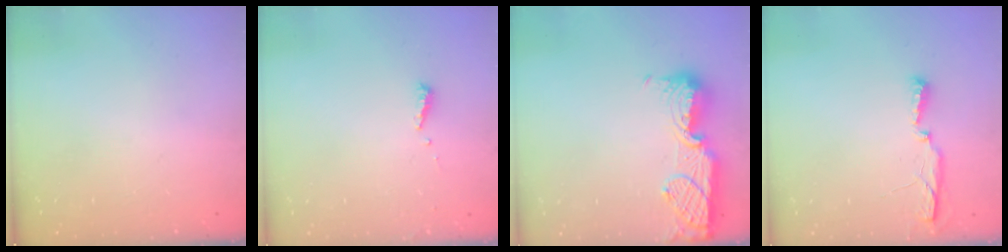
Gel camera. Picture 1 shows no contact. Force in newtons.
{"total": 5.3, "press": 5.3, "slide": 0.5}
{"total": 13.9, "press": 13.8, "slide": 1.2}
{"total": 5.0, "press": 4.9, "slide": 0.9}